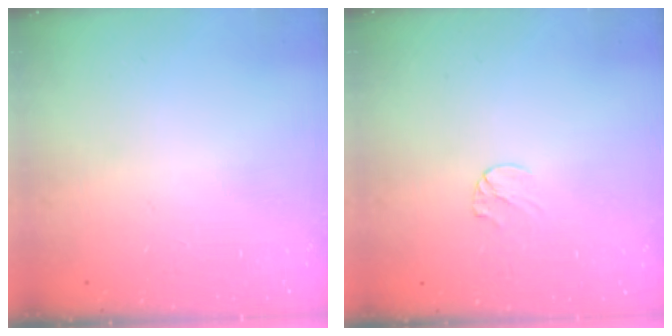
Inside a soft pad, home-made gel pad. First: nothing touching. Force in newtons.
{"total": 4.0, "press": 4.0, "slide": 0.4}